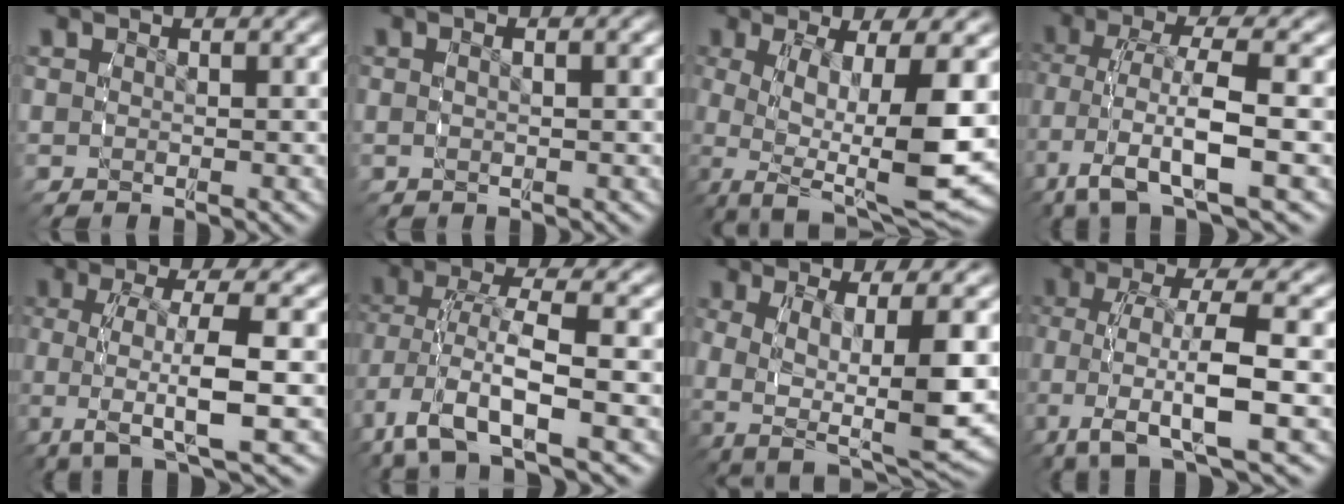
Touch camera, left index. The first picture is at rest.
{"total": 1.6, "force": [0.2, 0.3, 1.5], "torque": [-0.025, 0.008, 0.001]}
{"total": 9.0, "force": [-1.4, 3.7, 8.1], "torque": [-0.151, -0.022, -0.008]}
{"total": 6.4, "force": [-1.4, 3.0, 5.4], "torque": [-0.133, -0.024, -0.011]}
{"total": 6.4, "force": [0.0, 2.0, 6.1], "torque": [-0.117, -0.005, -0.003]}
{"total": 5.6, "force": [-1.5, 2.6, 4.7], "torque": [-0.117, -0.023, -0.011]}
{"total": 9.1, "force": [-1.3, 4.7, 7.7], "torque": [-0.143, -0.029, -0.007]}
{"total": 7.0, "force": [-1.4, 3.1, 6.1], "torque": [-0.135, -0.016, -0.017]}